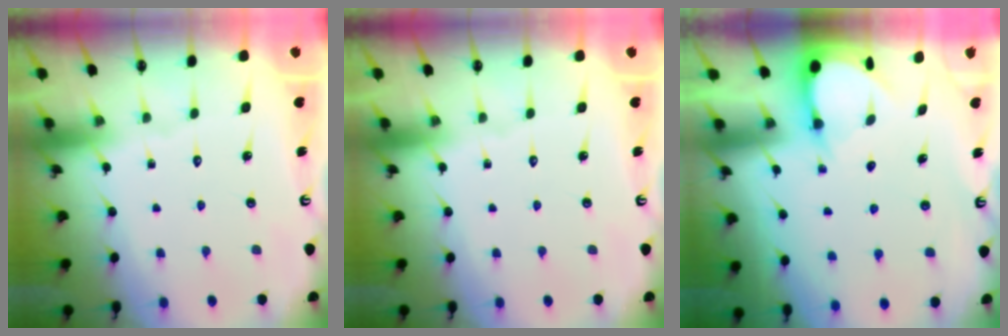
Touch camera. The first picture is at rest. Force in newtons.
{"total": 0.0}
{"total": 3.5, "press": 3.5, "slide": 0.4}